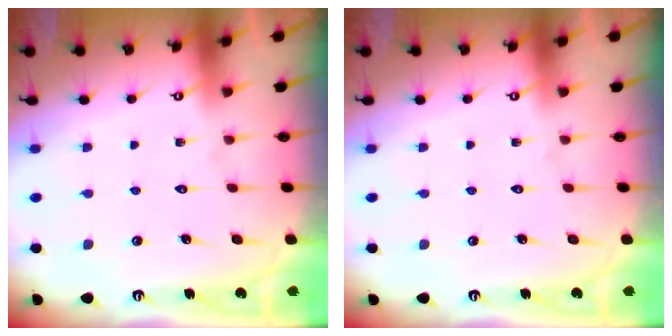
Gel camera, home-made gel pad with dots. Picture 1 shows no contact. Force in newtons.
{"total": 0.0}